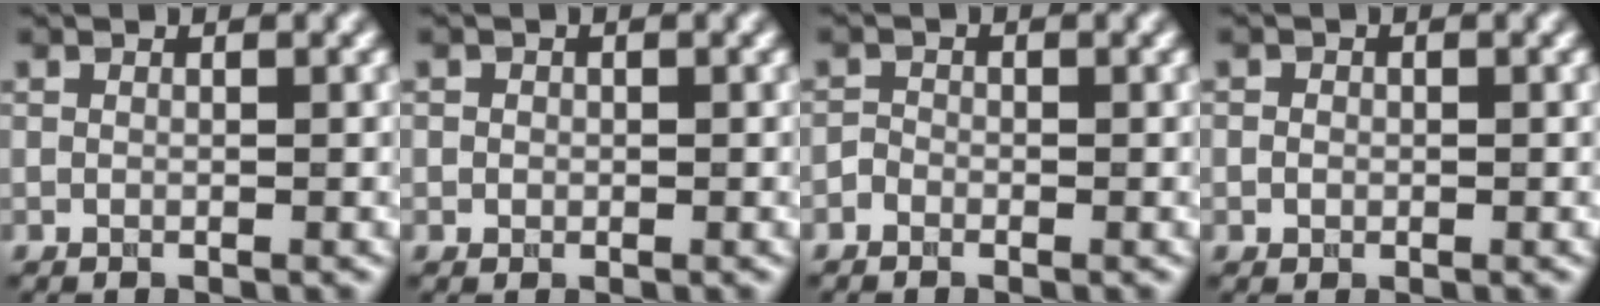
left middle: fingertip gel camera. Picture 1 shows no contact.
{"total": 0.5, "force": [-0.1, 0.5, -0.2], "torque": [0.007, -0.002, 0.002]}
{"total": 0.9, "force": [-0.8, 0.4, -0.1], "torque": [0.002, 0.003, -0.013]}
{"total": 0.7, "force": [-0.2, 0.6, 0.1], "torque": [0.000, -0.001, 0.000]}